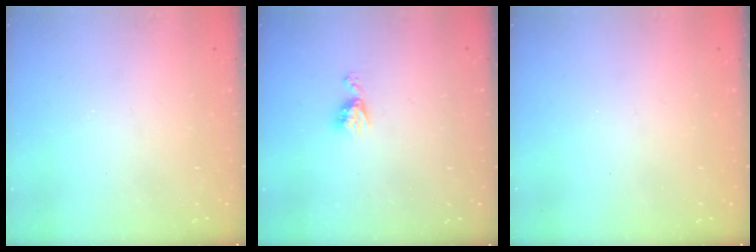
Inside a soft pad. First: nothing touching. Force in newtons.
{"total": 5.5, "press": 5.5, "slide": 0.7}
{"total": 0.0}